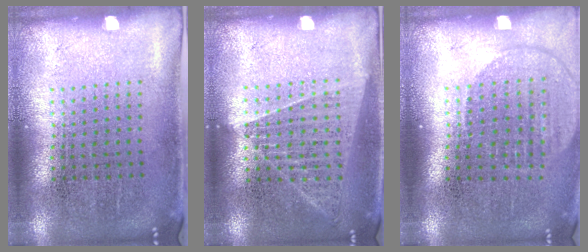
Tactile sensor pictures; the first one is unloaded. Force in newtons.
{"total": 1.4, "press": 1.3, "slide": 0.3}
{"total": 1.8, "press": 1.5, "slide": 0.9}